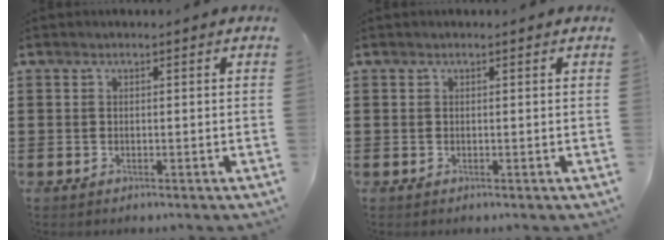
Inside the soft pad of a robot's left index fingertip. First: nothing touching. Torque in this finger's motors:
{"motor_torque": [2.13, 0.01, 0.03, -0.01]}